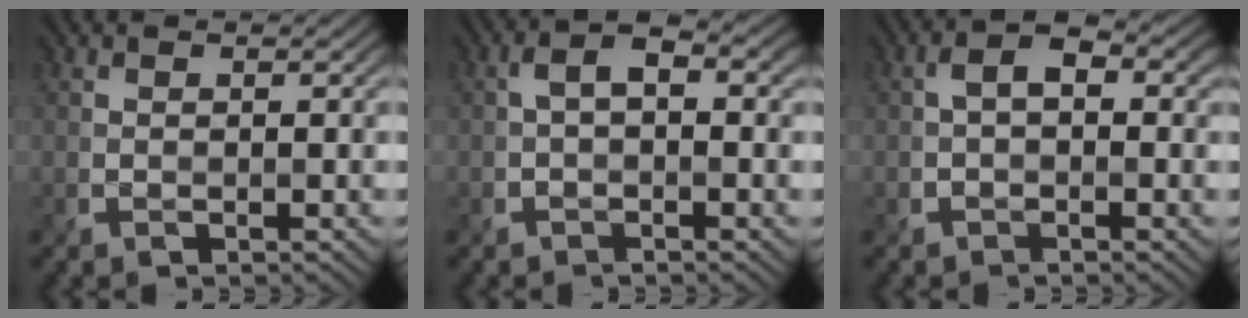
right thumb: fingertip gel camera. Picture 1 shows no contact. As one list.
[{"total": 3.2, "force": [0.1, 1.9, 2.5], "torque": [-0.051, 0.008, -0.002]}, {"total": 2.9, "force": [0.0, 2.0, 2.2], "torque": [-0.041, 0.006, -0.004]}]